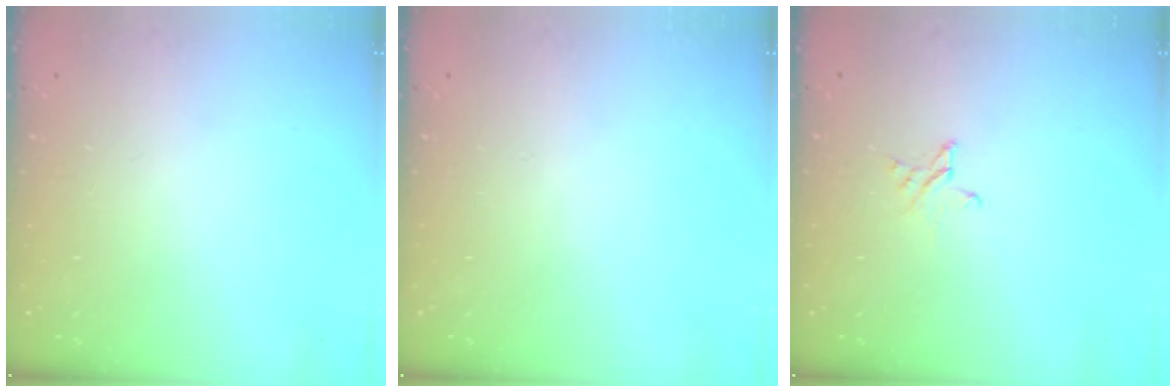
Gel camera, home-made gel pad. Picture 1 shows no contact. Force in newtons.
{"total": 0.0}
{"total": 3.2, "press": 3.2, "slide": 0.3}